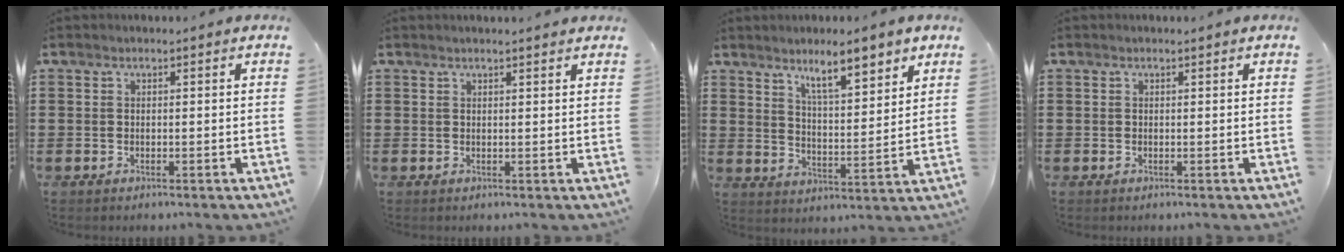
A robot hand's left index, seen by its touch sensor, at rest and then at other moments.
{"total": 1.1, "force": [1.0, -0.1, 0.5], "torque": [-0.010, -0.001, 0.019]}
{"total": 7.8, "force": [6.3, 1.4, 4.4], "torque": [-0.070, -0.031, 0.105]}
{"total": 0.0}